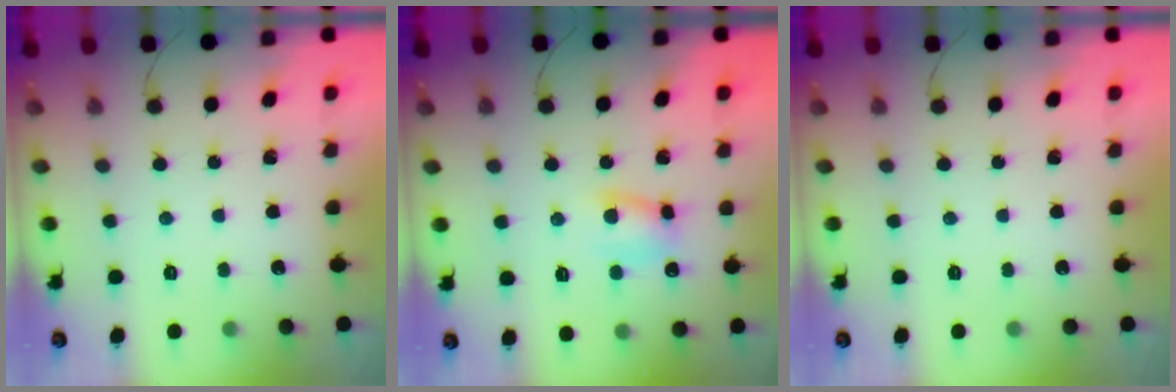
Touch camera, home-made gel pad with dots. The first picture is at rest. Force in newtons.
{"total": 6.9, "press": 6.9, "slide": 0.5}
{"total": 0.0}